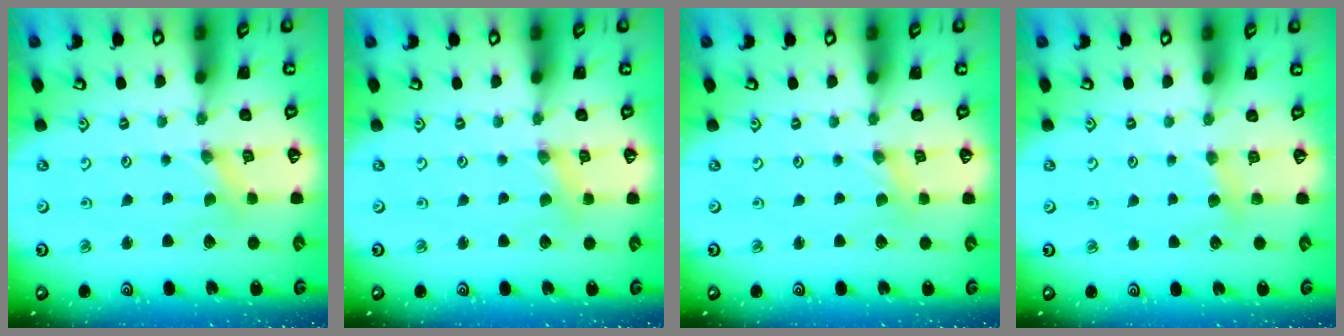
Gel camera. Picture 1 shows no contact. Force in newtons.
{"total": 1.6, "press": 1.6, "slide": 0.2}
{"total": 0.0}
{"total": 4.6, "press": 4.6, "slide": 0.4}